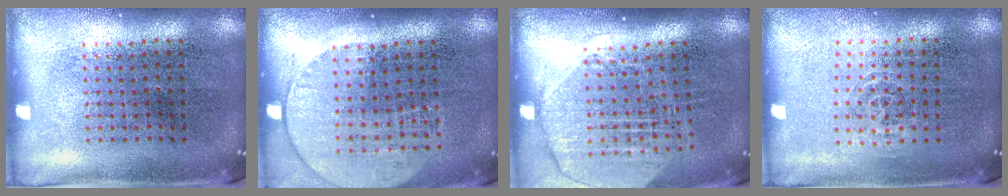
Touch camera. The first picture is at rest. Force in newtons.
{"total": 1.5, "press": 1.3, "slide": 0.7}
{"total": 1.9, "press": 1.7, "slide": 0.9}
{"total": 0.9, "press": 0.5, "slide": 0.8}